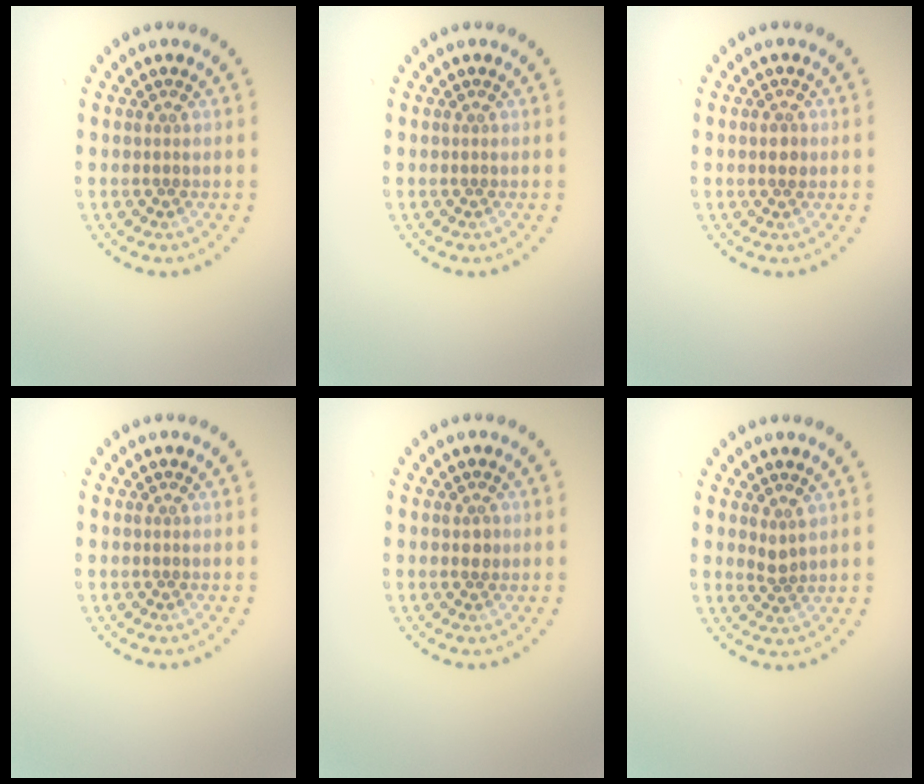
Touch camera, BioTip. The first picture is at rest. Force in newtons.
{"total": 0.0}
{"total": 1.1, "press": 1.1, "slide": 0.0}
{"total": 0.0}
{"total": 0.8, "press": 0.8, "slide": 0.1}
{"total": 1.3, "press": 1.0, "slide": 0.7}